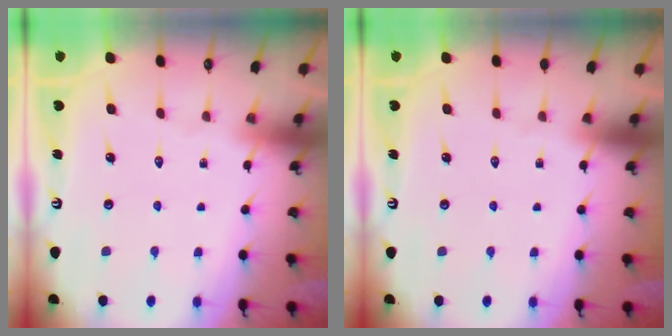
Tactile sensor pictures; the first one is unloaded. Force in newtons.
{"total": 0.0}